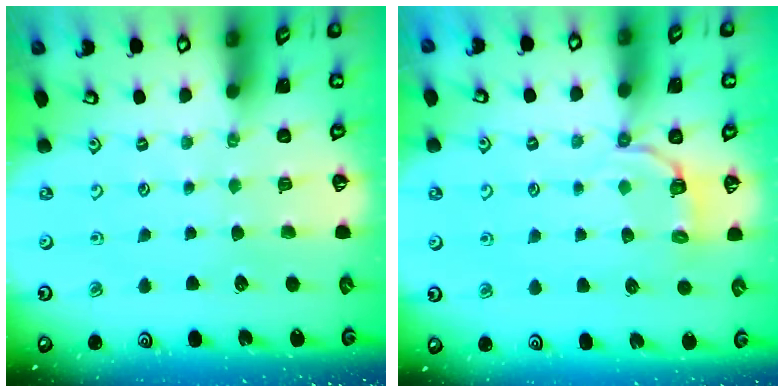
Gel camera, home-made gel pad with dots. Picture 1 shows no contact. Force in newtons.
{"total": 3.8, "press": 2.5, "slide": 2.9}